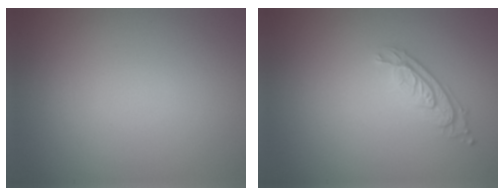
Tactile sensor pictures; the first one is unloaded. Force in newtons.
{"total": 2.9, "press": 2.2, "slide": 1.9}